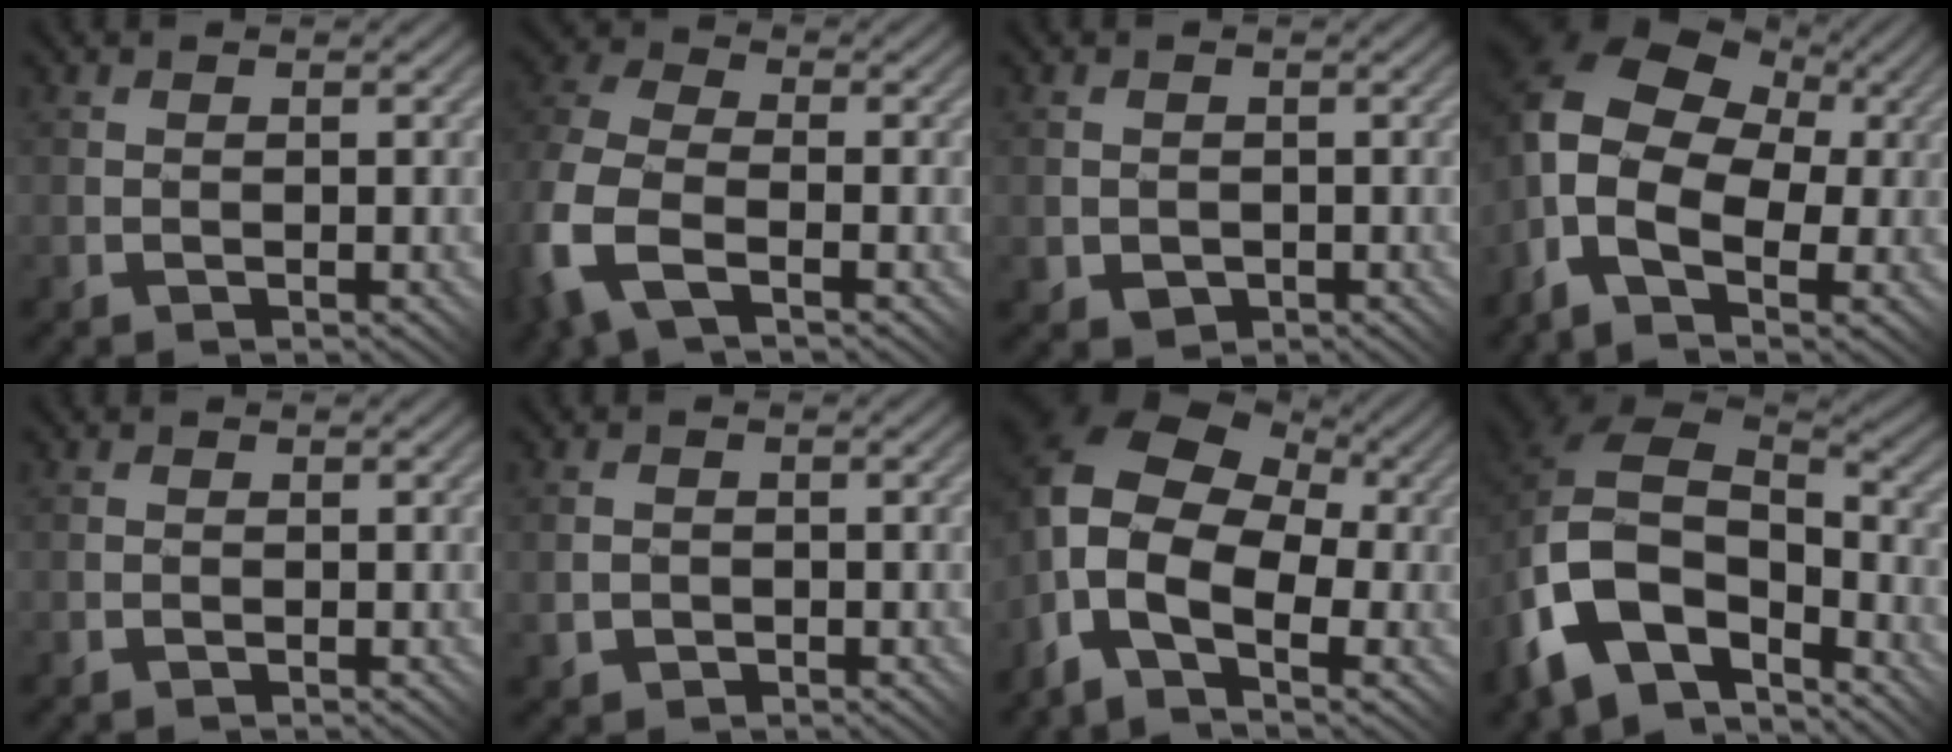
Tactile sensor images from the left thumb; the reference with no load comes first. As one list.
[{"total": 9.7, "force": [-3.9, 5.8, 6.8], "torque": [-0.191, -0.015, -0.081]}, {"total": 1.7, "force": [-0.4, 1.6, 0.3], "torque": [-0.011, -0.009, -0.006]}, {"total": 12.7, "force": [-1.8, 8.9, 8.8], "torque": [-0.195, -0.004, -0.034]}, {"total": 0.5, "force": [-0.1, 0.4, -0.3], "torque": [0.009, -0.001, -0.005]}, {"total": 1.6, "force": [-0.5, 1.5, 0.4], "torque": [-0.008, -0.003, -0.009]}, {"total": 12.8, "force": [-3.1, 8.7, 8.9], "torque": [-0.193, -0.010, -0.060]}, {"total": 13.7, "force": [-6.8, 8.8, 8.1], "torque": [-0.183, -0.045, -0.119]}]